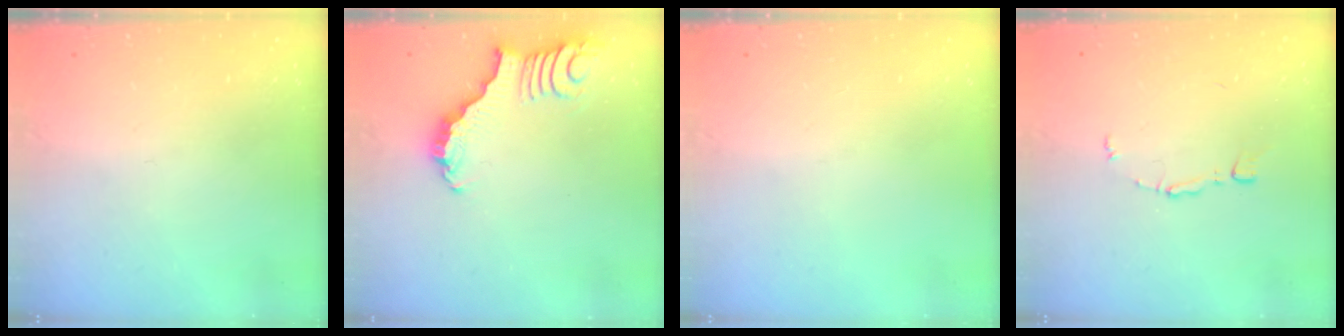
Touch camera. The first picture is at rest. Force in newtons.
{"total": 2.2, "press": 2.2, "slide": 0.3}
{"total": 0.0}
{"total": 5.1, "press": 5.0, "slide": 0.6}